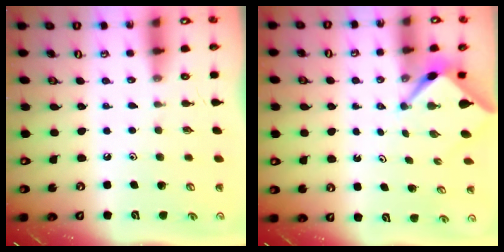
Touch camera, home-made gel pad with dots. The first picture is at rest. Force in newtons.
{"total": 2.6, "press": 2.6, "slide": 0.3}